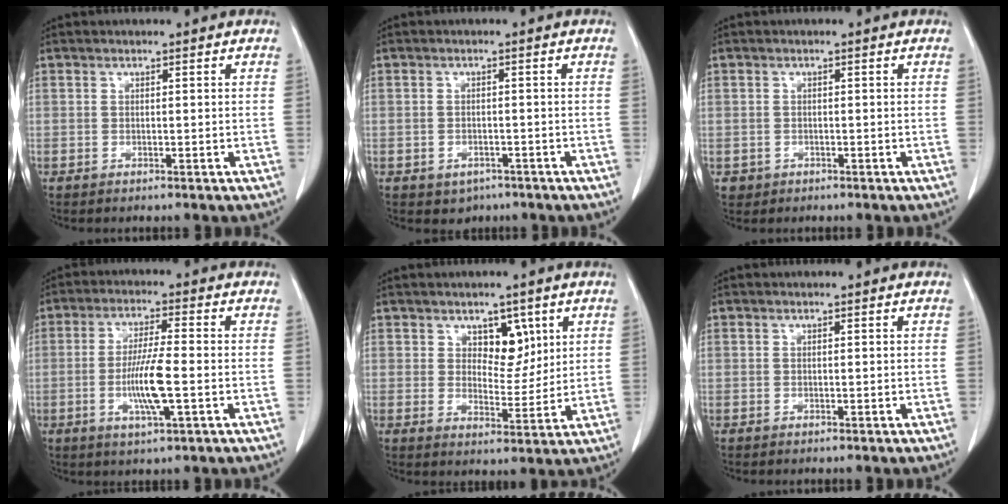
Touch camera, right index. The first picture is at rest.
{"total": 2.7, "force": [-1.6, 2.0, 0.8], "torque": [-0.010, 0.006, -0.012]}
{"total": 1.5, "force": [-0.5, 1.4, 0.0], "torque": [-0.003, 0.005, -0.006]}
{"total": 7.9, "force": [-1.8, 0.5, 7.7], "torque": [-0.149, -0.006, -0.035]}
{"total": 5.5, "force": [2.7, 3.2, 3.5], "torque": [-0.045, -0.001, 0.047]}
{"total": 0.0}